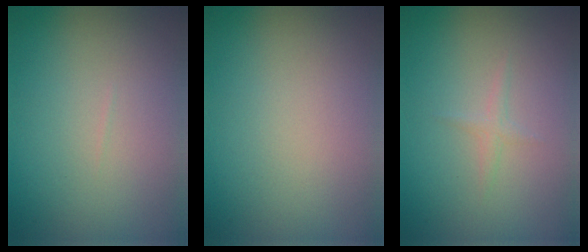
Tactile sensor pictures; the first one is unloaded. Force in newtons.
{"total": 0.0}
{"total": 0.8, "press": 0.8, "slide": 0.1}